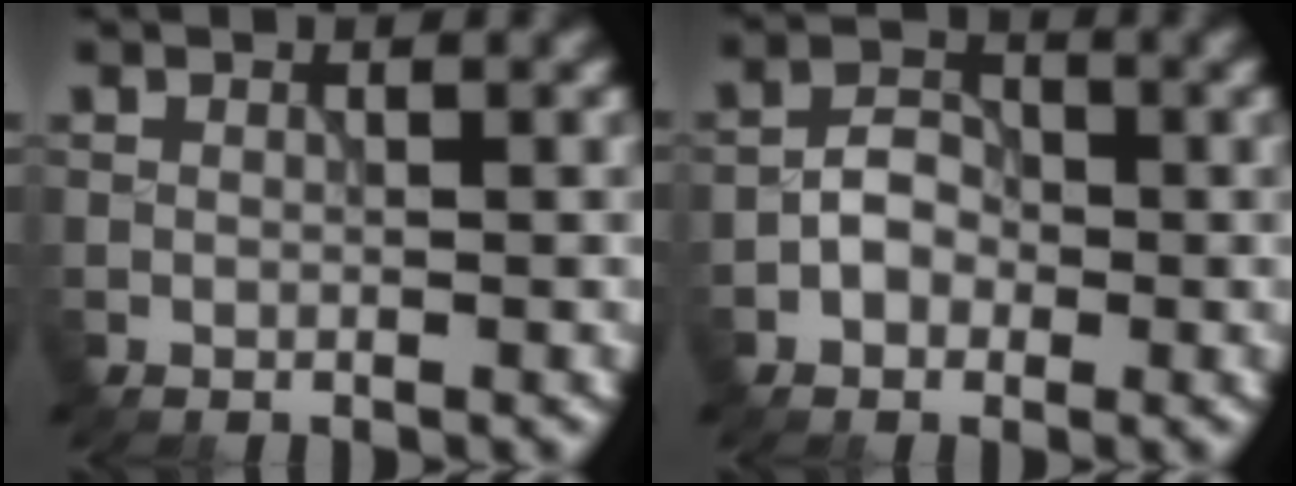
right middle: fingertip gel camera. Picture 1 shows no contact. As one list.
[{"total": 2.7, "force": [-1.0, 2.0, 1.5], "torque": [-0.023, 0.007, -0.023]}]